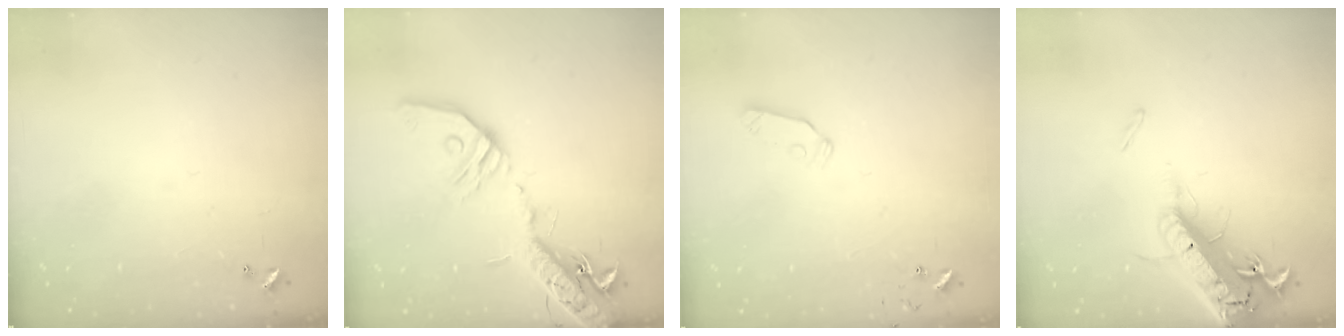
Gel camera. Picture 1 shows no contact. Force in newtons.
{"total": 22.2, "press": 21.7, "slide": 4.7}
{"total": 5.1, "press": 5.0, "slide": 0.4}
{"total": 19.7, "press": 19.2, "slide": 4.1}